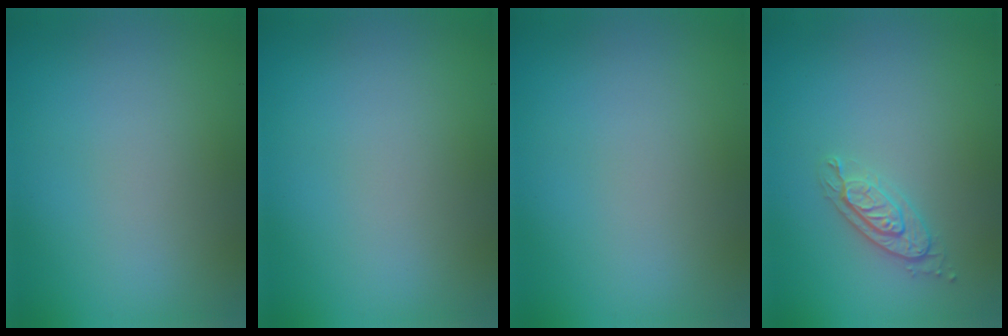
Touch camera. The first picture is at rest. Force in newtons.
{"total": 0.0}
{"total": 0.0}
{"total": 2.1, "press": 2.0, "slide": 0.6}